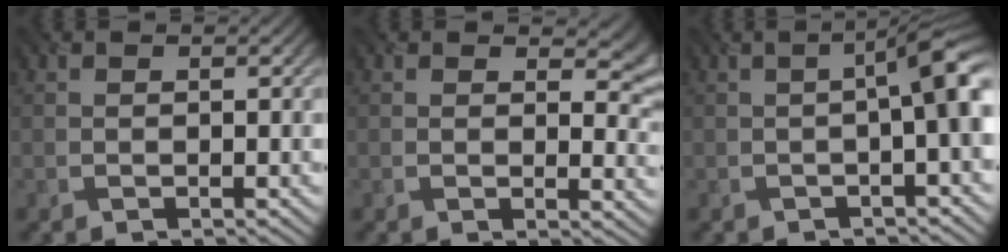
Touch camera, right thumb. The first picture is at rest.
{"total": 4.7, "force": [2.5, 2.6, 3.1], "torque": [-0.036, -0.011, 0.041]}
{"total": 5.2, "force": [-0.5, 1.3, 5.0], "torque": [-0.055, 0.012, -0.013]}